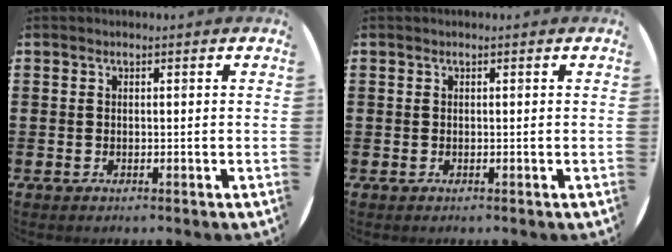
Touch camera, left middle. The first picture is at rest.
{"total": 0.0}